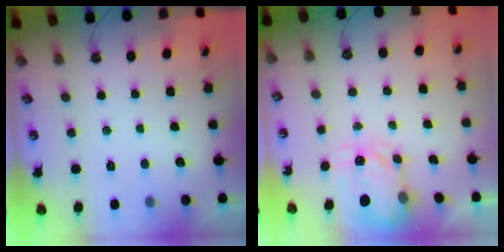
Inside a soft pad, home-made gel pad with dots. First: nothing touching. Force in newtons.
{"total": 3.7, "press": 3.7, "slide": 0.5}